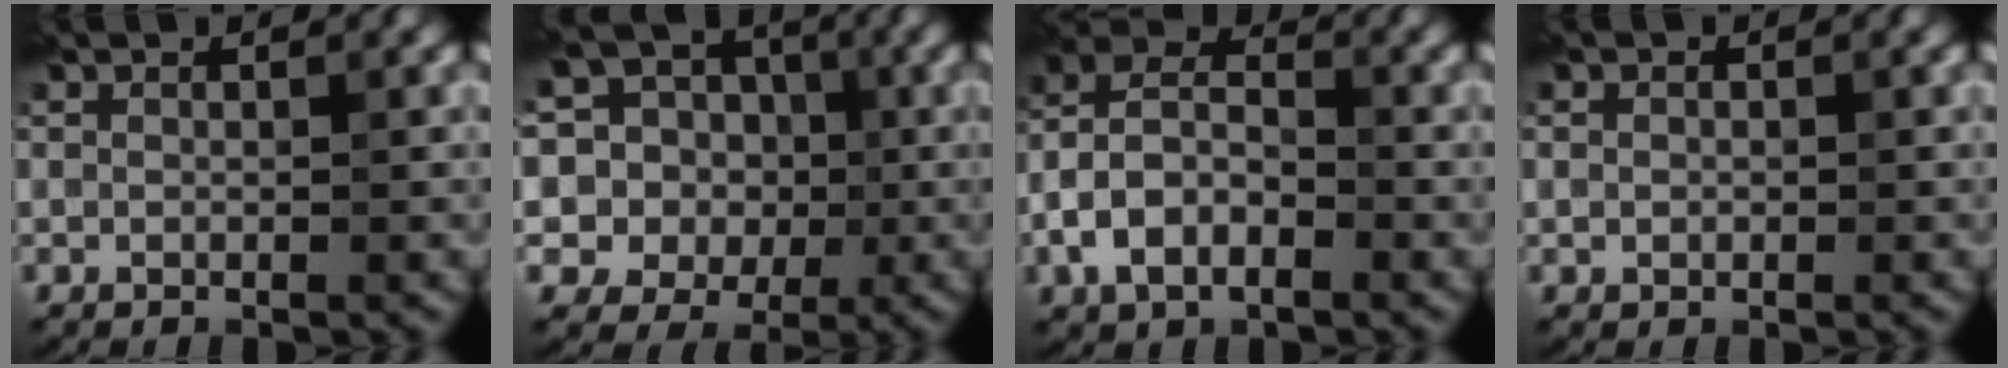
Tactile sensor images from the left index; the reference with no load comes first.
{"total": 13.3, "force": [3.2, 11.7, 5.5], "torque": [-0.145, 0.048, 0.029]}
{"total": 6.0, "force": [-2.4, 3.6, 4.2], "torque": [-0.094, 0.013, -0.054]}
{"total": 0.6, "force": [0.0, 0.5, 0.2], "torque": [-0.004, 0.000, -0.002]}